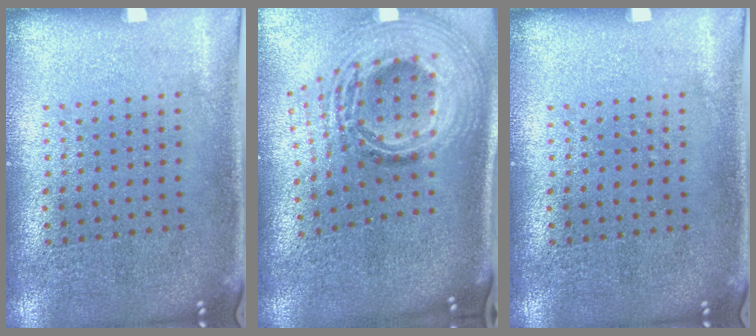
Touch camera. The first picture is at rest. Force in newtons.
{"total": 2.8, "press": 2.0, "slide": 2.0}
{"total": 0.0}